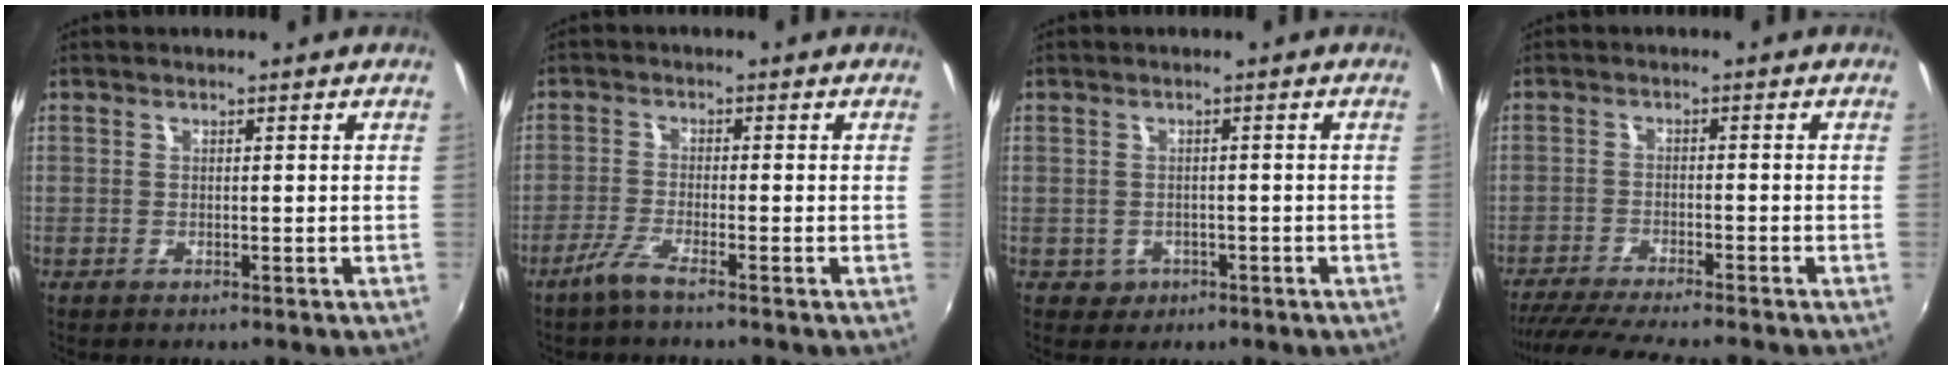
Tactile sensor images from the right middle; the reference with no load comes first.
{"total": 3.7, "force": [-2.8, -0.2, 2.4], "torque": [-0.066, -0.007, -0.057]}
{"total": 2.9, "force": [-1.0, 2.6, 0.7], "torque": [-0.022, 0.000, -0.007]}
{"total": 11.9, "force": [-10.5, 0.4, 5.6], "torque": [-0.125, -0.024, -0.173]}